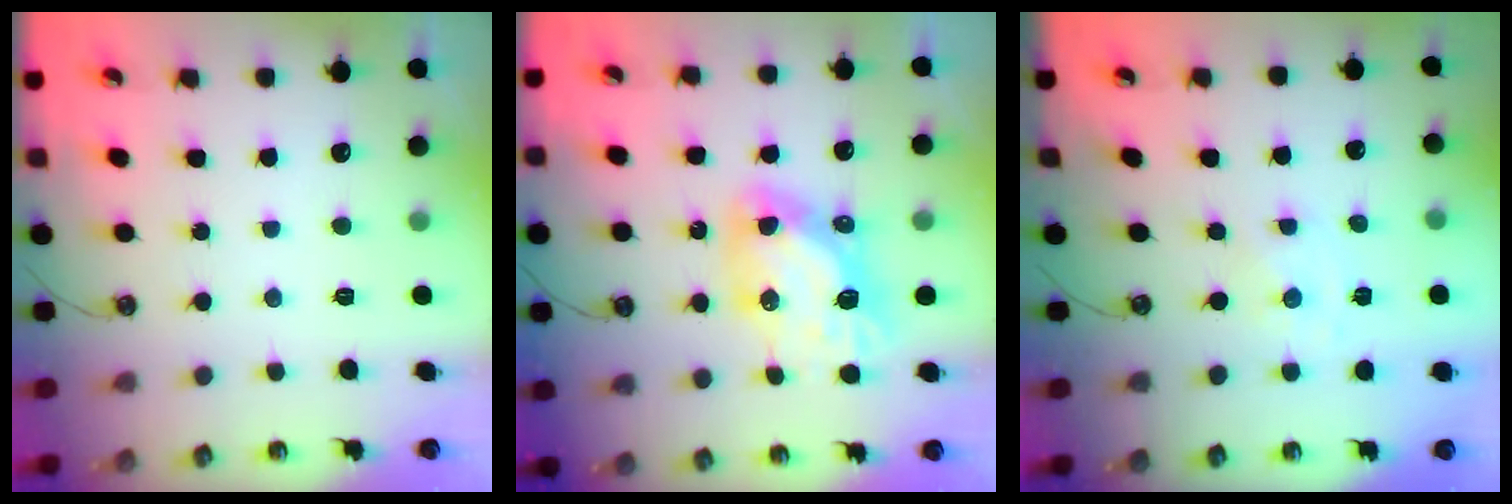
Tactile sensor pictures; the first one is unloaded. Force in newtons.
{"total": 12.2, "press": 12.1, "slide": 1.5}
{"total": 0.0}